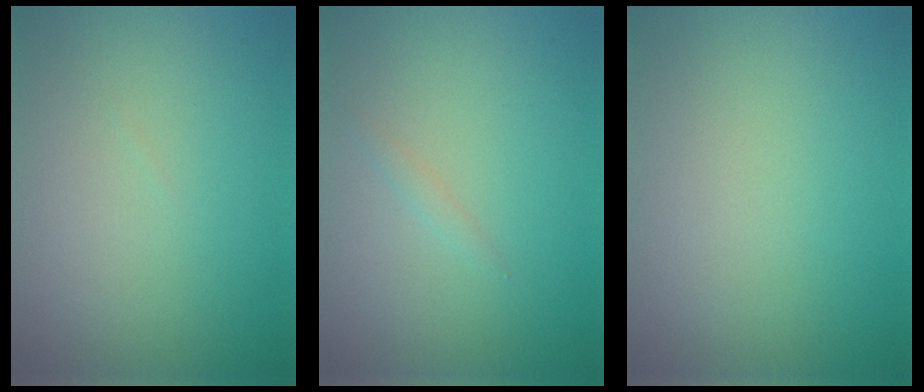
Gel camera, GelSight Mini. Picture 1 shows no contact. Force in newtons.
{"total": 0.6, "press": 0.6, "slide": 0.1}
{"total": 0.0}